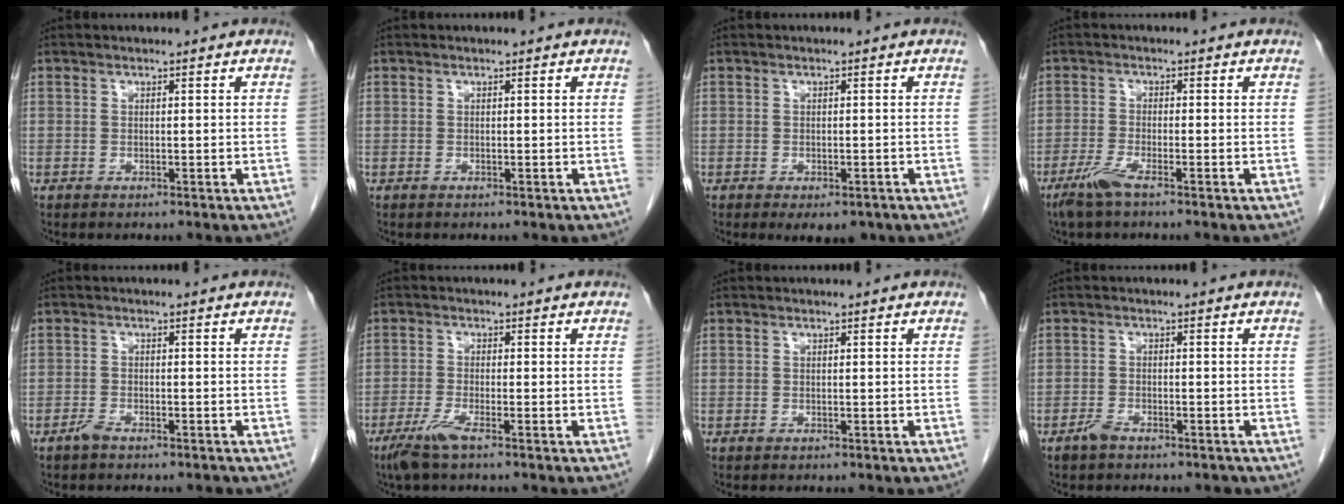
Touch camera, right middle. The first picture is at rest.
{"total": 0.0}
{"total": 3.9, "force": [-2.5, 1.9, 2.3], "torque": [-0.023, -0.005, -0.027]}
{"total": 3.4, "force": [-2.4, 0.1, 2.5], "torque": [-0.059, -0.008, -0.053]}
{"total": 2.1, "force": [-1.8, 0.6, 1.0], "torque": [-0.020, 0.000, -0.030]}
{"total": 3.7, "force": [-2.4, 0.1, 2.7], "torque": [-0.063, -0.011, -0.053]}
{"total": 0.0}
{"total": 2.7, "force": [-2.3, 1.0, 1.2], "torque": [-0.026, 0.000, -0.036]}